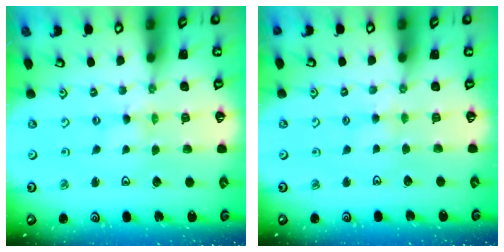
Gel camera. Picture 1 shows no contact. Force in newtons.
{"total": 2.8, "press": 2.8, "slide": 0.4}